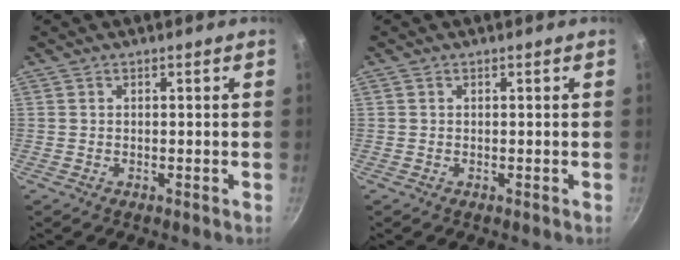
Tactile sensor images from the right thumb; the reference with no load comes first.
{"total": 0.0}